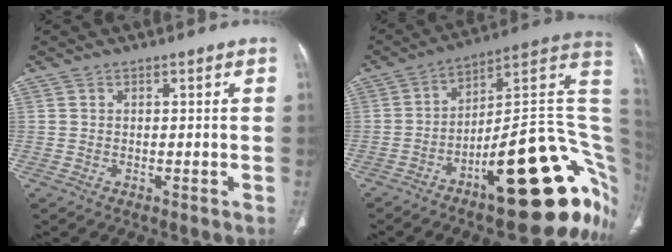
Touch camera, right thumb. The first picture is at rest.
{"total": 28.7, "force": [-7.9, 8.9, 26.1], "torque": [-0.255, 0.063, -0.107]}